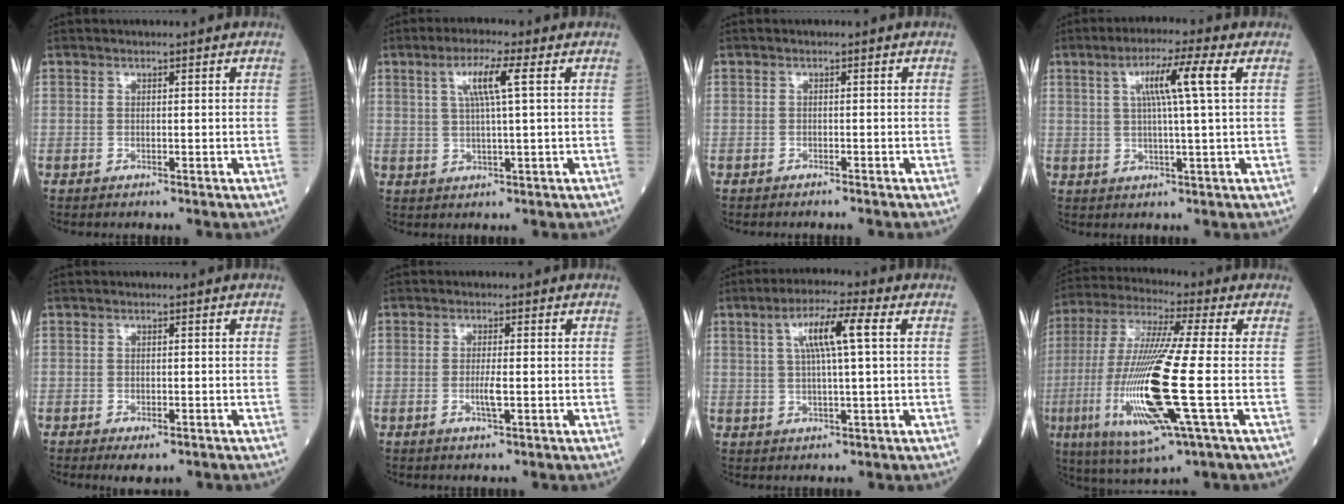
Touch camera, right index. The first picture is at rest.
{"total": 5.5, "force": [1.9, -0.3, 5.1], "torque": [-0.099, 0.006, 0.038]}
{"total": 1.6, "force": [-1.4, -0.1, 0.7], "torque": [-0.011, 0.001, -0.015]}
{"total": 7.2, "force": [2.3, -0.8, 6.8], "torque": [-0.124, 0.008, 0.041]}
{"total": 2.6, "force": [-1.6, 0.9, 1.8], "torque": [-0.023, -0.003, -0.016]}
{"total": 2.3, "force": [-0.5, 0.0, 2.3], "torque": [-0.048, -0.003, -0.008]}
{"total": 7.4, "force": [2.2, 0.1, 7.0], "torque": [-0.132, 0.012, 0.040]}
{"total": 19.3, "force": [-4.0, 0.7, 18.9], "torque": [-0.411, -0.026, -0.076]}